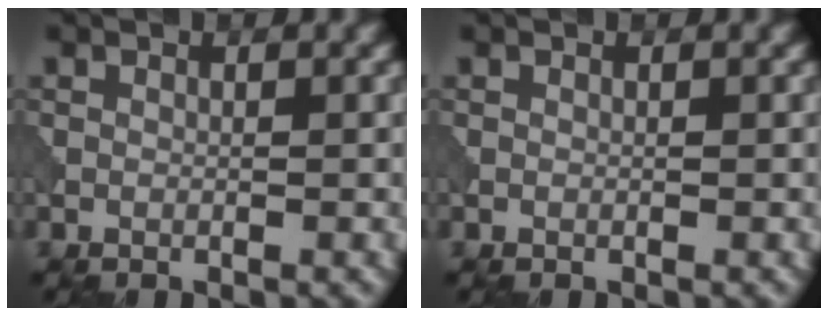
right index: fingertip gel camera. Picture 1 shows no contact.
{"total": 0.0}